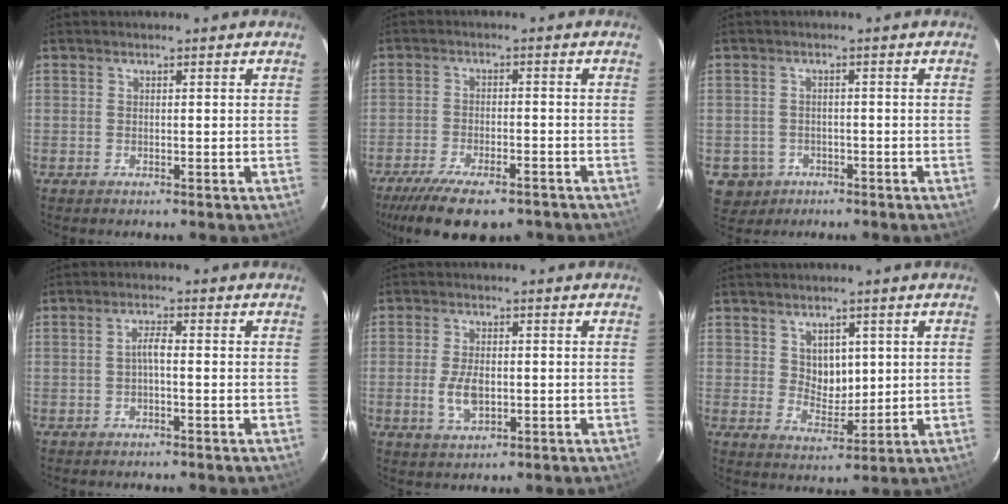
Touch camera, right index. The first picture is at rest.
{"total": 14.4, "force": [-11.0, 4.6, 8.0], "torque": [-0.175, -0.037, -0.173]}
{"total": 5.4, "force": [-2.0, 4.9, 0.9], "torque": [-0.030, 0.014, -0.021]}
{"total": 2.0, "force": [-0.6, 0.4, 1.9], "torque": [-0.037, 0.007, -0.012]}
{"total": 5.5, "force": [-1.0, 2.9, 4.6], "torque": [-0.097, -0.004, -0.016]}
{"total": 5.4, "force": [1.8, 4.2, 2.9], "torque": [-0.043, 0.000, 0.040]}